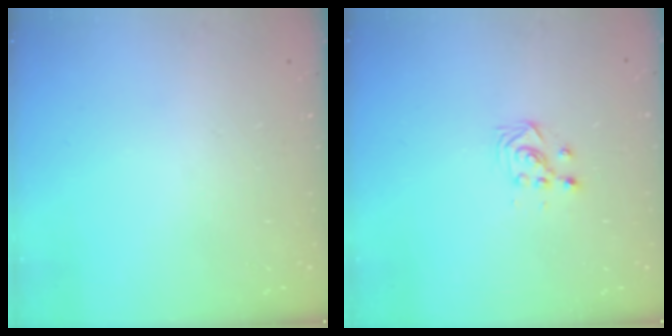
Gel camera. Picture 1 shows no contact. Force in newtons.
{"total": 2.7, "press": 2.7, "slide": 0.3}